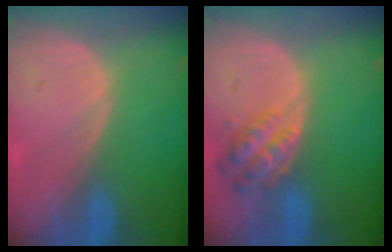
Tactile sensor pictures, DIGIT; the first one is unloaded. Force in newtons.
{"total": 6.0, "press": 5.5, "slide": 2.4}